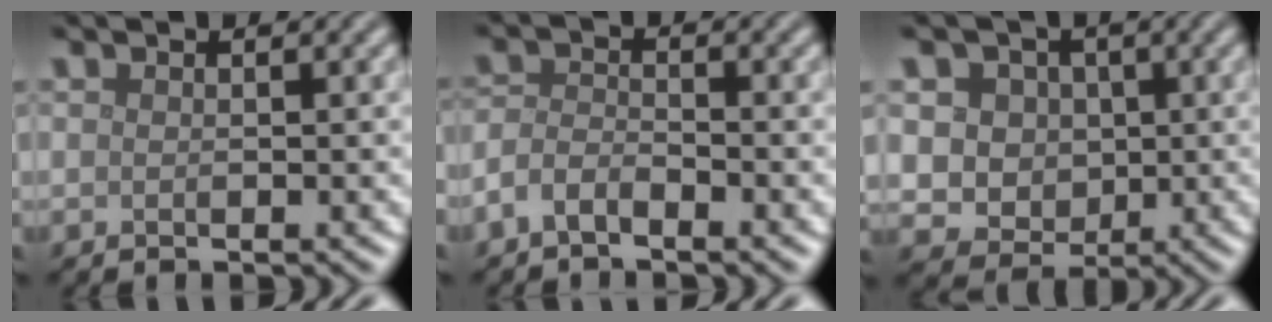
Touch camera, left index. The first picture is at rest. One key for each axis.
{"total": 2.2, "fx": -1.6, "fy": 0.8, "fz": 1.3, "tx": -0.029, "ty": 0.004, "tz": -0.040}
{"total": 5.3, "fx": 0.8, "fy": 4.7, "fz": 2.4, "tx": -0.033, "ty": 0.010, "tz": -0.001}